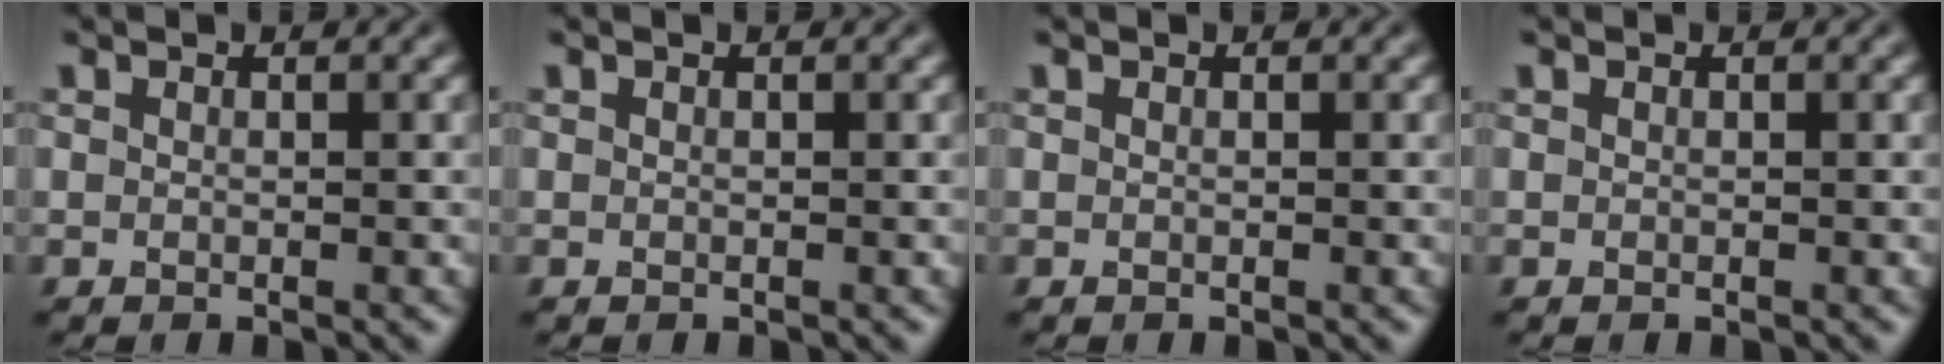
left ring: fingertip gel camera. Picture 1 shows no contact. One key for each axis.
{"total": 0.0}
{"total": 0.0}
{"total": 0.0}